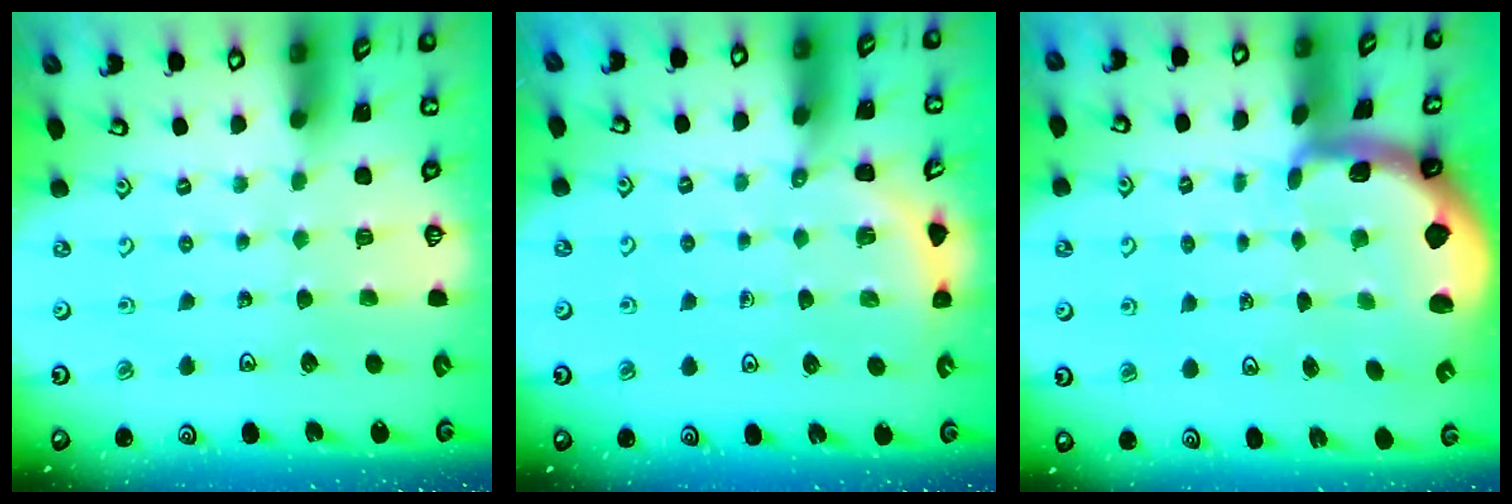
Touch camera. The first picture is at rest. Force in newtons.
{"total": 2.7, "press": 2.7, "slide": 0.2}
{"total": 1.9, "press": 1.9, "slide": 0.4}